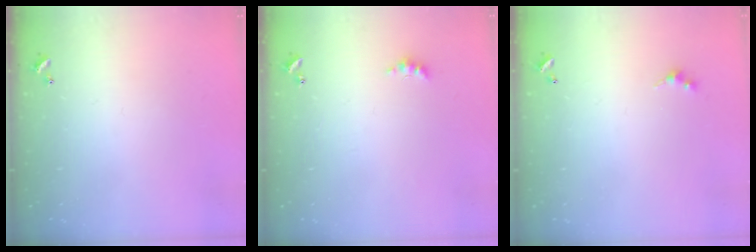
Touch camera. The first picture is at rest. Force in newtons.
{"total": 2.8, "press": 2.7, "slide": 0.7}
{"total": 2.4, "press": 2.3, "slide": 0.5}